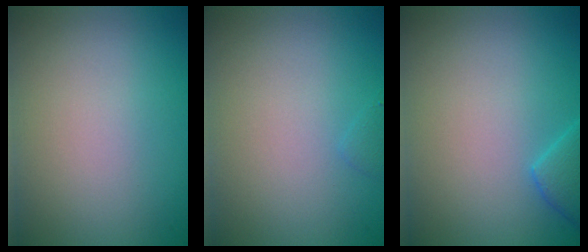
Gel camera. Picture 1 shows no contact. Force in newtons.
{"total": 0.6, "press": 0.6, "slide": 0.1}
{"total": 2.3, "press": 2.3, "slide": 0.2}